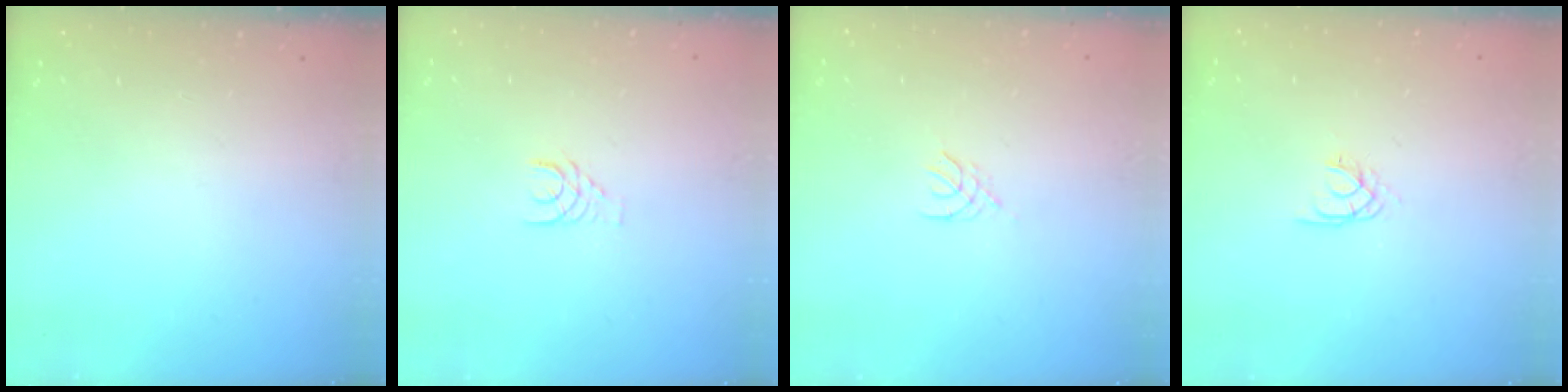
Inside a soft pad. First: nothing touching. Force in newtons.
{"total": 3.4, "press": 3.4, "slide": 0.4}
{"total": 2.1, "press": 2.0, "slide": 0.5}
{"total": 2.0, "press": 2.0, "slide": 0.3}